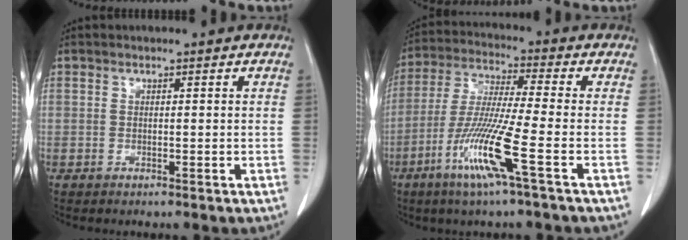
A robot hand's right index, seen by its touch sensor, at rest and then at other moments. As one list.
[{"total": 12.0, "force": [-5.2, -0.9, 10.8], "torque": [-0.219, -0.022, -0.106]}]